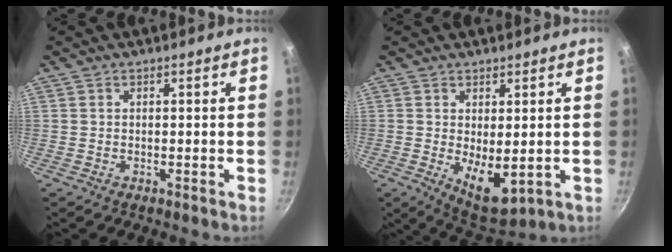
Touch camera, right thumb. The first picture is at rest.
{"total": 8.0, "force": [0.0, 3.6, 7.1], "torque": [-0.090, -0.023, 0.018]}